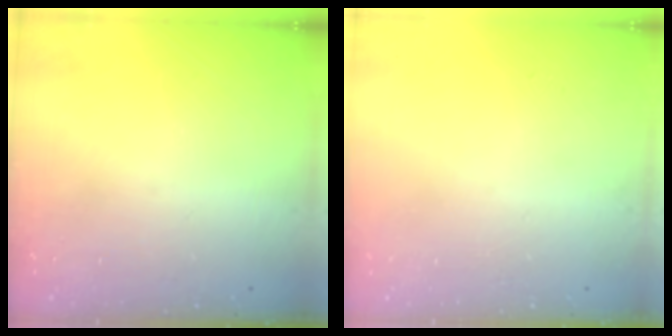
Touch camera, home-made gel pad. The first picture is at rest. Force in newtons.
{"total": 0.0}